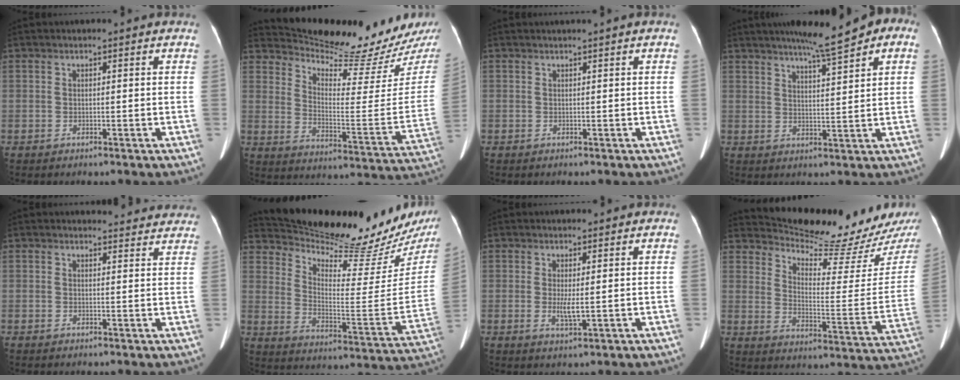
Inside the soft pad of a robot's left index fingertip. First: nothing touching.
{"total": 20.1, "force": [19.0, 0.8, 6.6], "torque": [-0.107, -0.091, 0.260]}
{"total": 0.0}
{"total": 9.6, "force": [6.6, 0.7, 6.9], "torque": [-0.094, 0.024, 0.089]}
{"total": 6.8, "force": [6.4, 2.1, 0.2], "torque": [0.022, 0.001, 0.047]}
{"total": 26.7, "force": [24.3, 3.7, 10.5], "torque": [-0.170, -0.096, 0.325]}
{"total": 2.4, "force": [0.1, 0.4, 2.3], "torque": [-0.046, -0.007, 0.007]}
{"total": 17.9, "force": [17.3, 0.4, 4.9], "torque": [-0.080, -0.090, 0.231]}